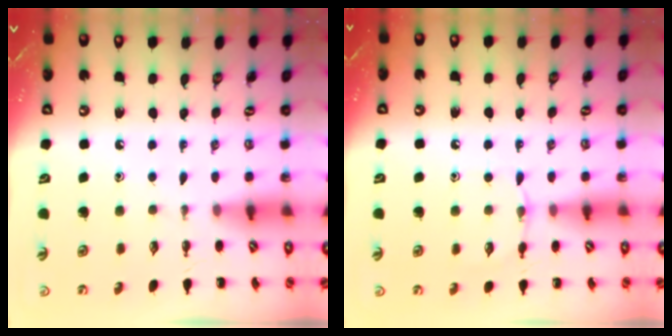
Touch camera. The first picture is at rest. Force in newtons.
{"total": 7.3, "press": 7.0, "slide": 2.1}